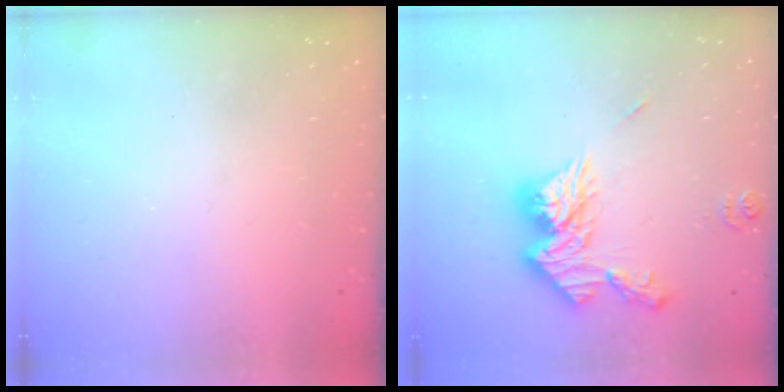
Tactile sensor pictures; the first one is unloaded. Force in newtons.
{"total": 15.3, "press": 15.2, "slide": 1.7}